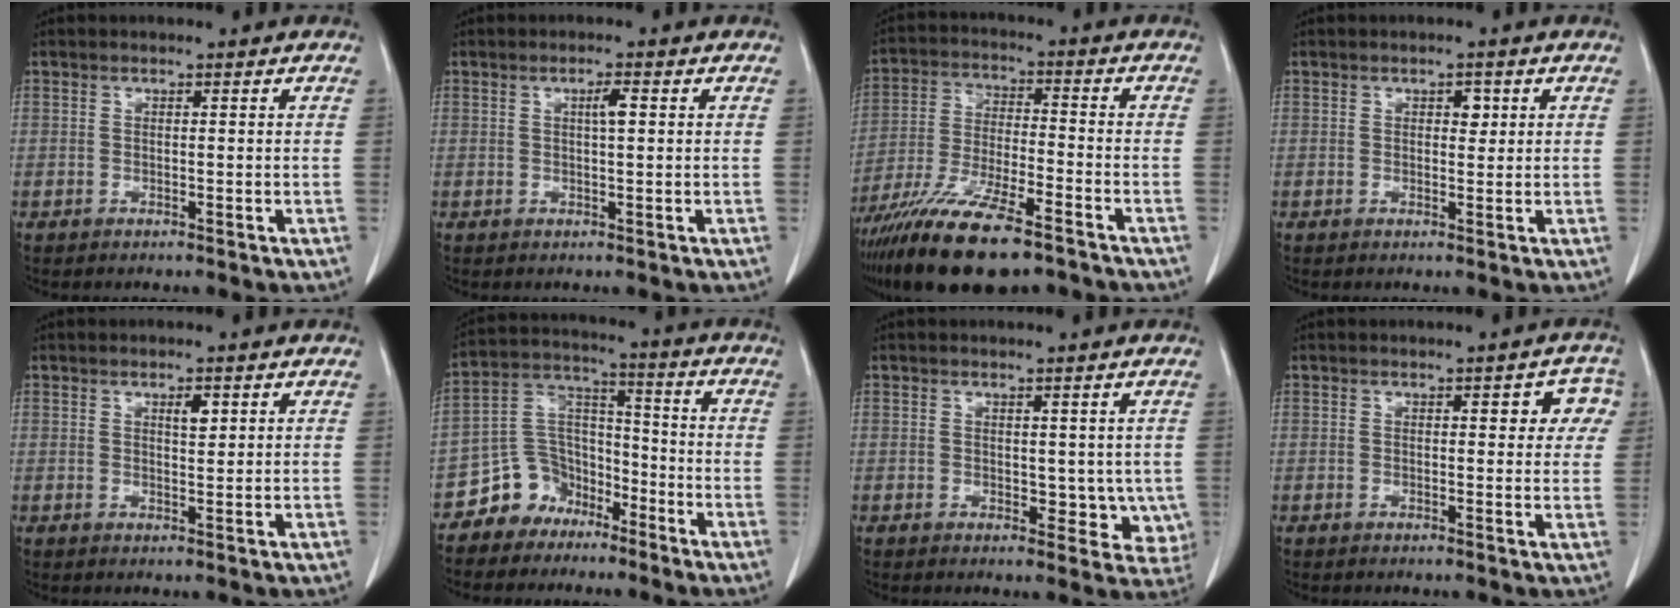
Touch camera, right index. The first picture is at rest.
{"total": 2.0, "force": [0.5, 0.2, 1.9], "torque": [-0.033, 0.003, 0.008]}
{"total": 17.3, "force": [-12.6, 3.2, 11.4], "torque": [-0.218, -0.039, -0.220]}
{"total": 1.8, "force": [0.6, 1.1, 1.3], "torque": [-0.015, 0.001, 0.008]}
{"total": 2.0, "force": [1.0, 0.7, 1.7], "torque": [-0.028, -0.003, 0.017]}
{"total": 8.8, "force": [-6.1, 6.3, 1.1], "torque": [-0.019, 0.047, -0.110]}
{"total": 5.1, "force": [0.4, 3.5, 3.6], "torque": [-0.019, -0.007, 0.013]}
{"total": 4.8, "force": [1.6, 2.0, 4.0], "torque": [-0.029, 0.013, 0.013]}